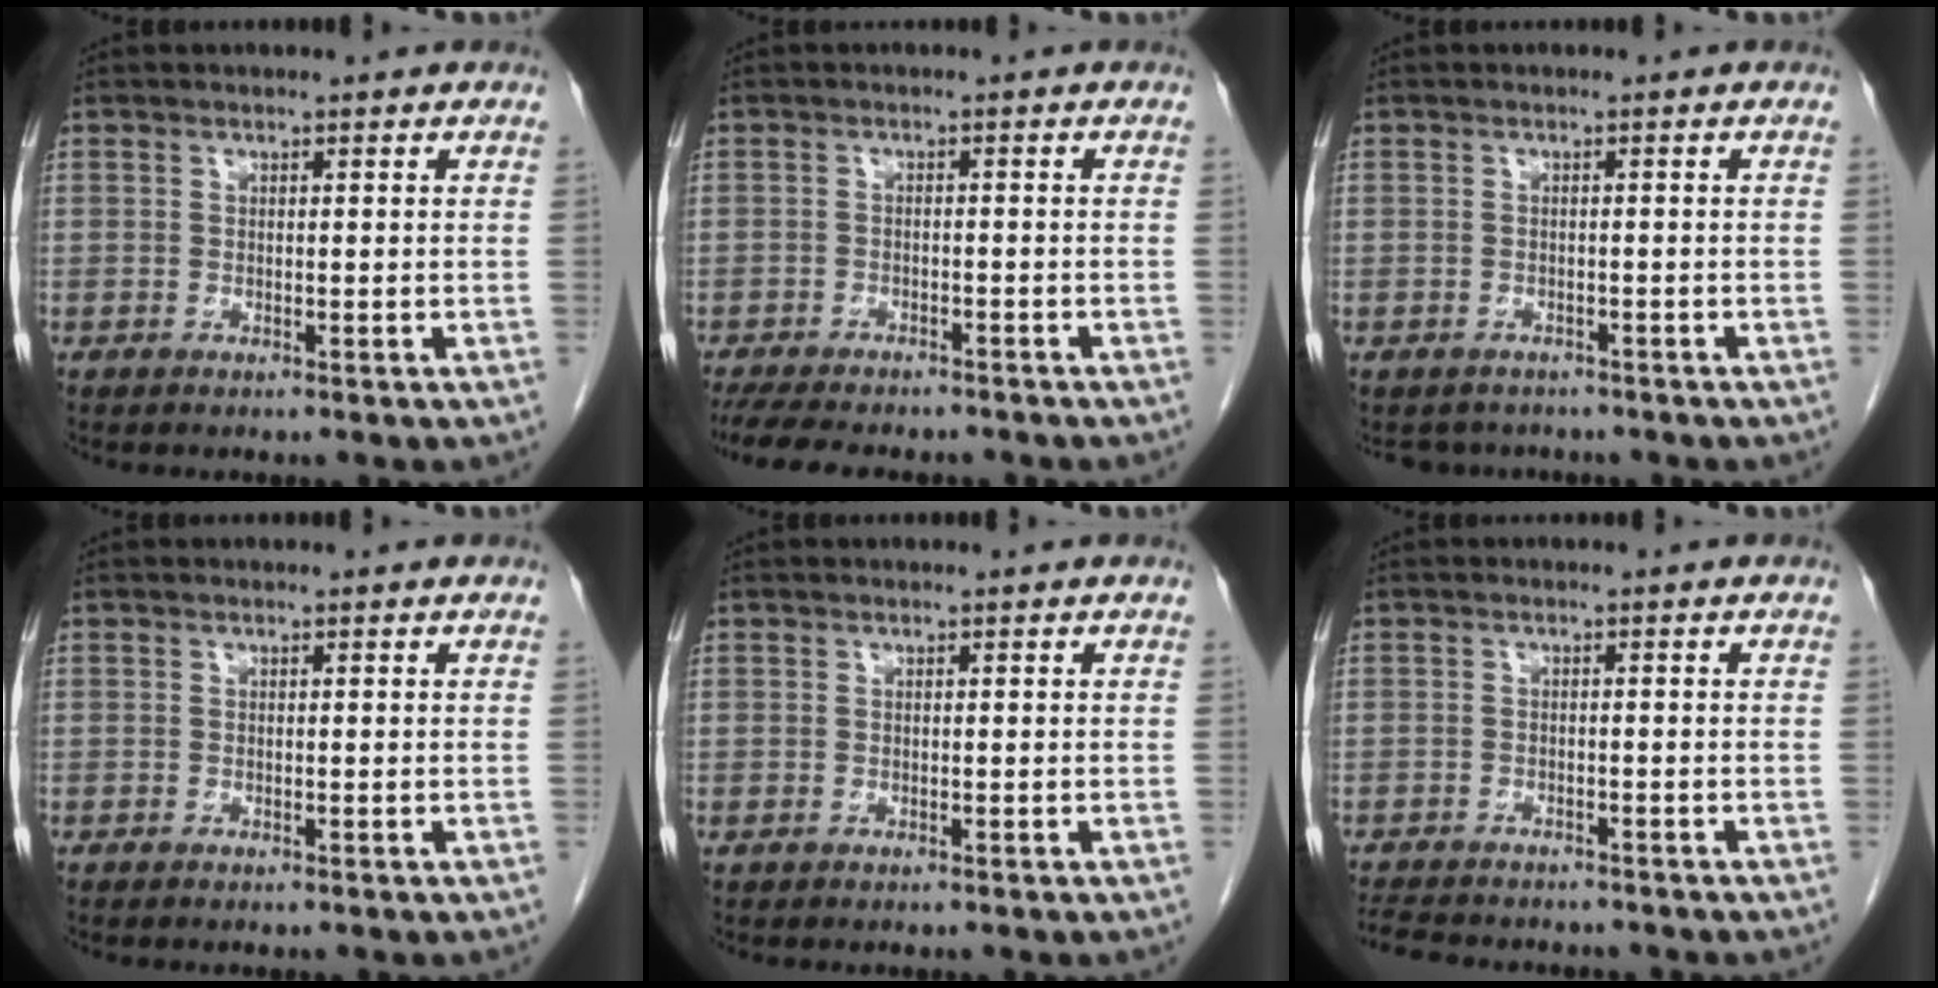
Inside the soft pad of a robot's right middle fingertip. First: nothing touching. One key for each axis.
{"total": 12.7, "fx": -10.9, "fy": 3.5, "fz": 5.4, "tx": -0.104, "ty": -0.011, "tz": -0.149}
{"total": 3.3, "fx": -2.9, "fy": 1.5, "fz": -0.1, "tx": 0.001, "ty": 0.003, "tz": -0.040}
{"total": 0.0}
{"total": 0.0}
{"total": 9.3, "fx": -8.2, "fy": 2.7, "fz": 3.4, "tx": -0.064, "ty": -0.005, "tz": -0.114}